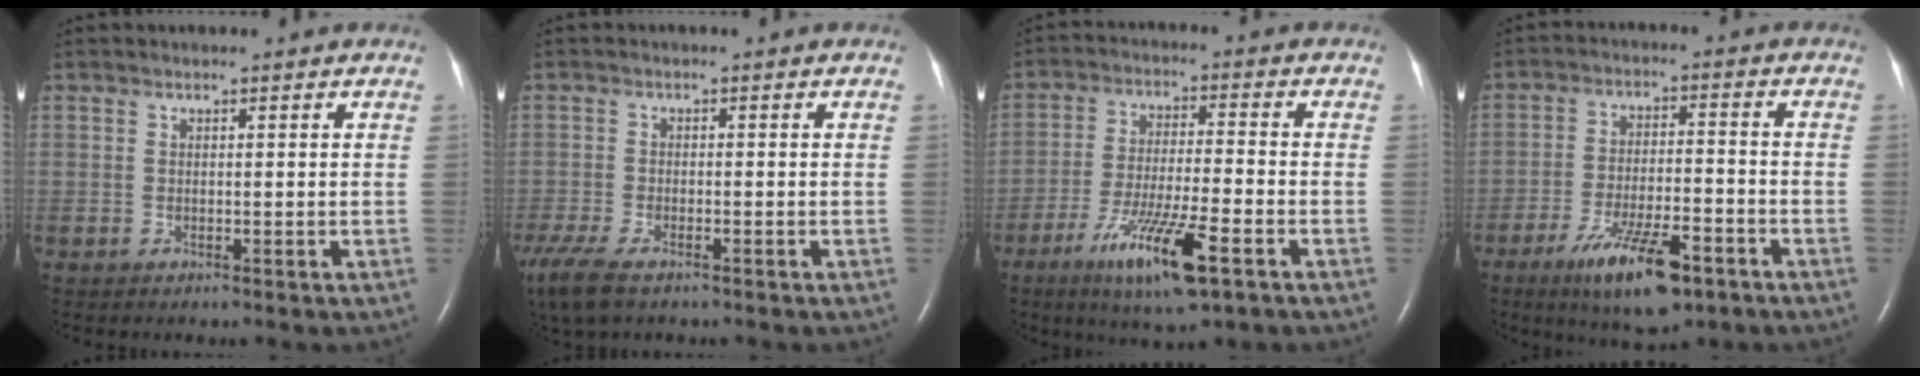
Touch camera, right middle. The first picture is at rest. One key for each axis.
{"total": 10.3, "fx": -7.0, "fy": 4.2, "fz": 6.4, "tx": -0.149, "ty": -0.024, "tz": -0.116}
{"total": 12.2, "fx": -6.5, "fy": 1.3, "fz": 10.2, "tx": -0.192, "ty": -0.026, "tz": -0.111}
{"total": 11.5, "fx": -6.9, "fy": 2.9, "fz": 8.7, "tx": -0.158, "ty": -0.015, "tz": -0.111}